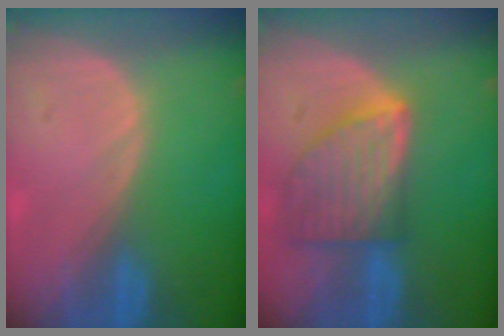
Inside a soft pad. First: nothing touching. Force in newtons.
{"total": 8.3, "press": 7.5, "slide": 3.5}